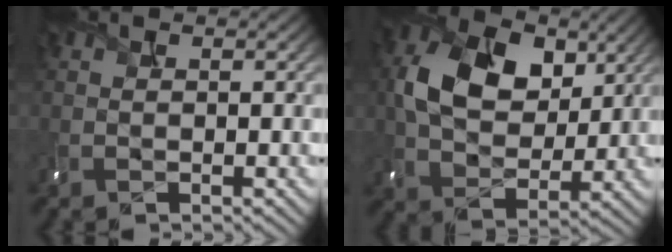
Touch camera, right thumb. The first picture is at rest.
{"total": 10.8, "force": [3.2, 7.6, 7.0], "torque": [-0.147, 0.007, 0.055]}